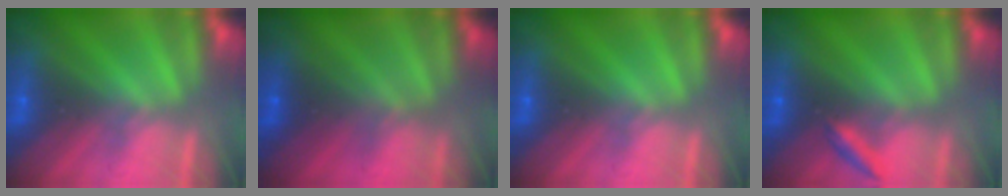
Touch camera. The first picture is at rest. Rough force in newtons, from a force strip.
{"total": 2.0}
{"total": 0.0}
{"total": 2.1}